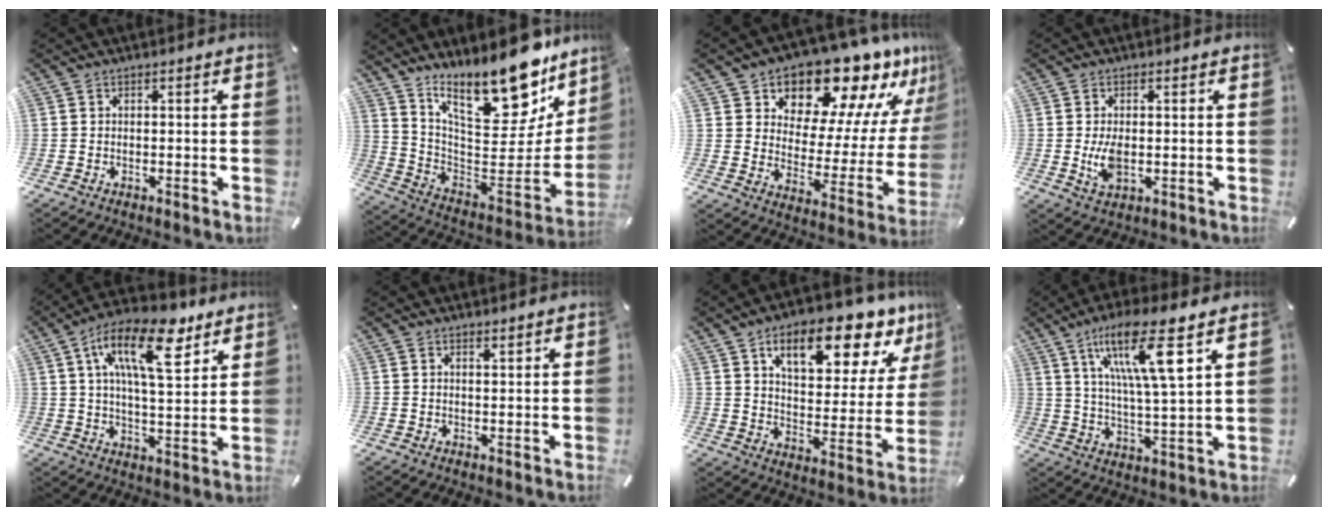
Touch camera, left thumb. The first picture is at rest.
{"total": 22.8, "force": [17.3, 9.0, 11.8], "torque": [-0.170, -0.137, 0.294]}
{"total": 15.7, "force": [14.0, 6.1, 3.7], "torque": [-0.054, -0.141, 0.232]}
{"total": 5.5, "force": [-0.2, 3.0, 4.6], "torque": [-0.103, -0.008, -0.010]}
{"total": 17.9, "force": [8.9, 7.6, 13.6], "torque": [-0.227, -0.021, 0.146]}
{"total": 1.1, "force": [1.0, 0.2, 0.4], "torque": [-0.007, -0.002, 0.018]}
{"total": 16.8, "force": [10.9, 7.5, 10.4], "torque": [-0.145, -0.071, 0.173]}
{"total": 16.4, "force": [9.4, 2.9, 13.1], "torque": [-0.240, -0.031, 0.149]}